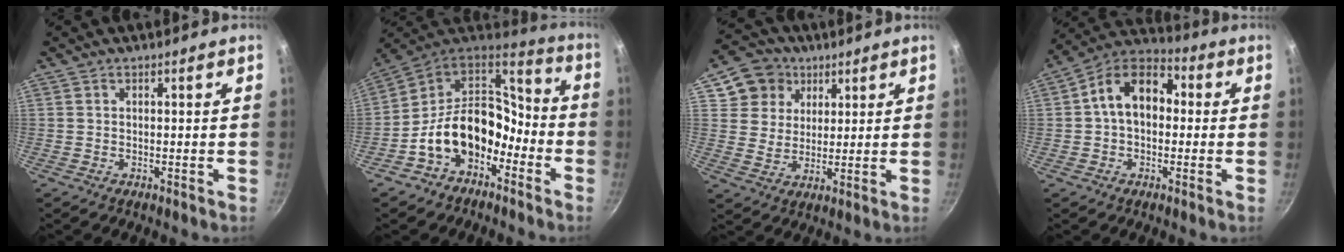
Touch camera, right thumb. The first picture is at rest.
{"total": 17.4, "force": [-6.2, 12.4, 10.6], "torque": [-0.145, 0.077, -0.117]}
{"total": 9.5, "force": [4.6, 8.0, 2.4], "torque": [-0.010, -0.004, 0.075]}
{"total": 12.5, "force": [1.1, 8.6, 8.9], "torque": [-0.111, 0.037, -0.005]}